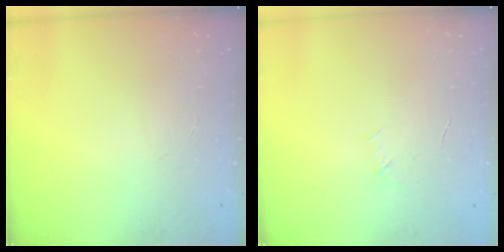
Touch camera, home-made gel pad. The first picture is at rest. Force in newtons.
{"total": 3.0, "press": 2.9, "slide": 0.8}